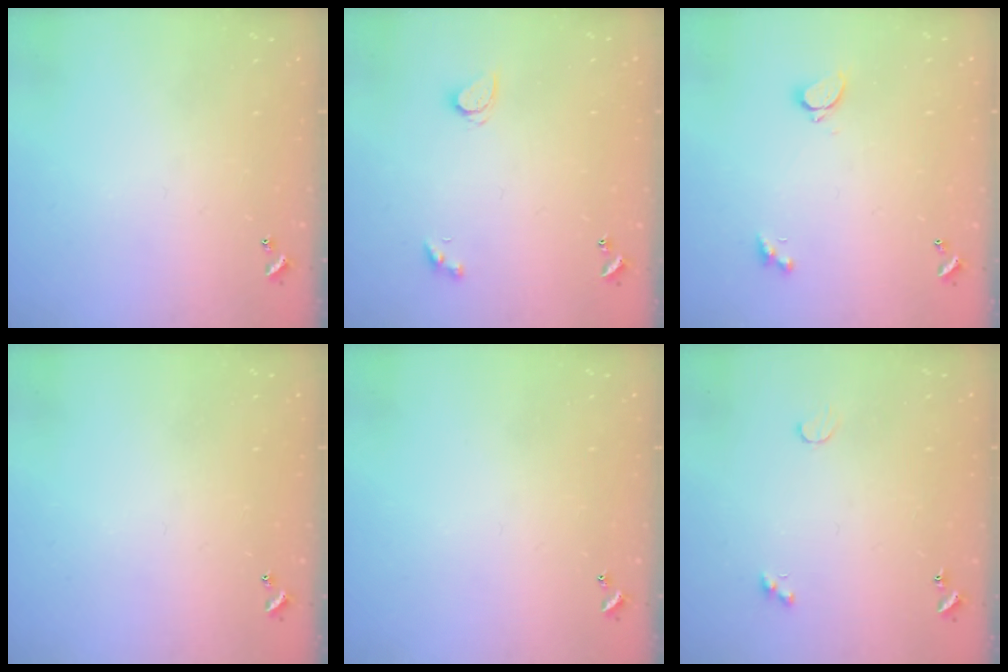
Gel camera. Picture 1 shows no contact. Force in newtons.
{"total": 2.3, "press": 2.3, "slide": 0.3}
{"total": 1.0, "press": 0.8, "slide": 0.5}
{"total": 0.0}
{"total": 0.0}
{"total": 2.1, "press": 2.0, "slide": 0.8}